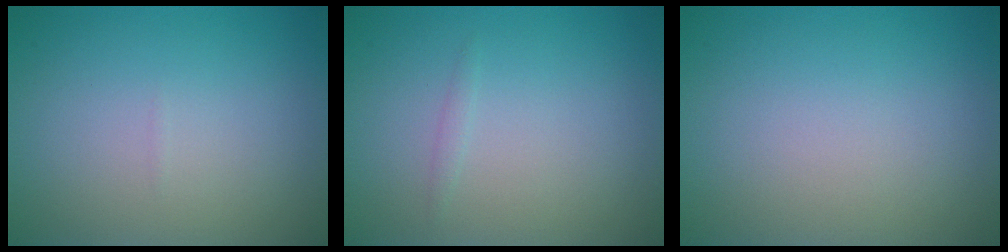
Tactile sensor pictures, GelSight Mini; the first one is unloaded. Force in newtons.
{"total": 0.6, "press": 0.6, "slide": 0.0}
{"total": 0.0}